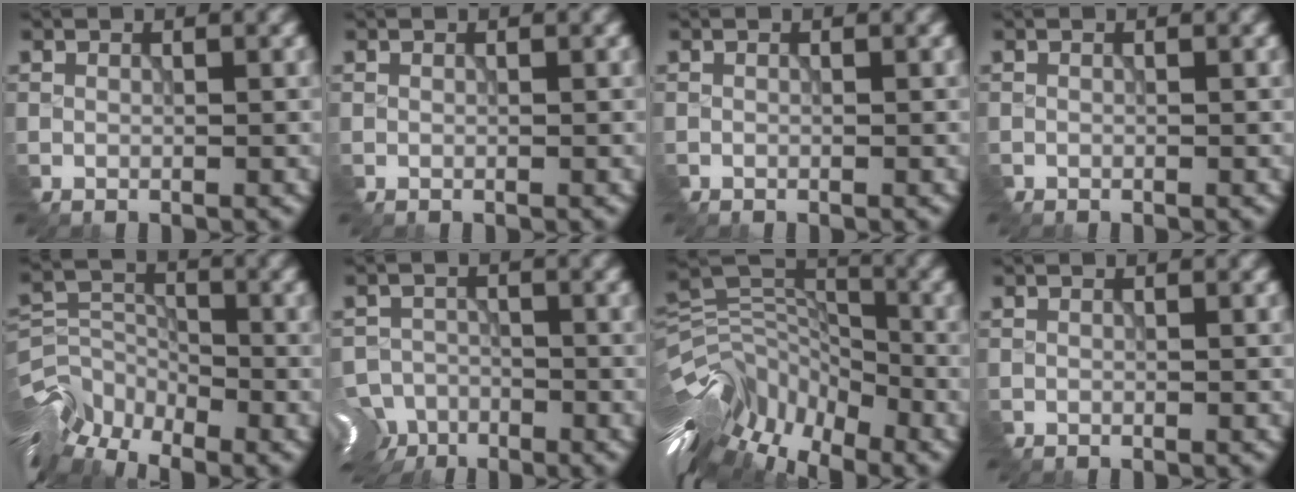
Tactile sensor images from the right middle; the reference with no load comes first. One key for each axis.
{"total": 0.0}
{"total": 0.0}
{"total": 0.0}
{"total": 9.8, "fx": -6.8, "fy": 4.8, "fz": 5.1, "tx": -0.093, "ty": 0.001, "tz": -0.119}
{"total": 9.2, "fx": -7.0, "fy": 4.9, "fz": 3.4, "tx": -0.063, "ty": -0.023, "tz": -0.106}
{"total": 12.5, "fx": -7.1, "fy": 6.0, "fz": 8.3, "tx": -0.159, "ty": 0.024, "tz": -0.129}
{"total": 0.0}